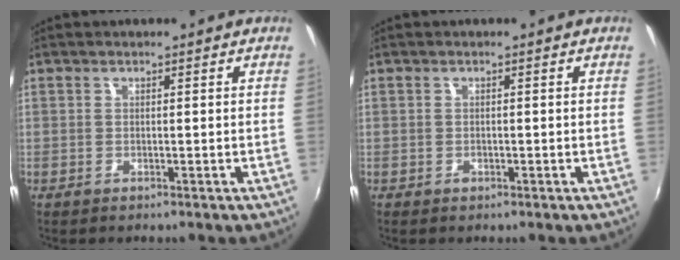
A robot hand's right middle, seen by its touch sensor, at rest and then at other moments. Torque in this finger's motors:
{"motor_torque": [0.20, -0.17, 0.03, 0.01]}